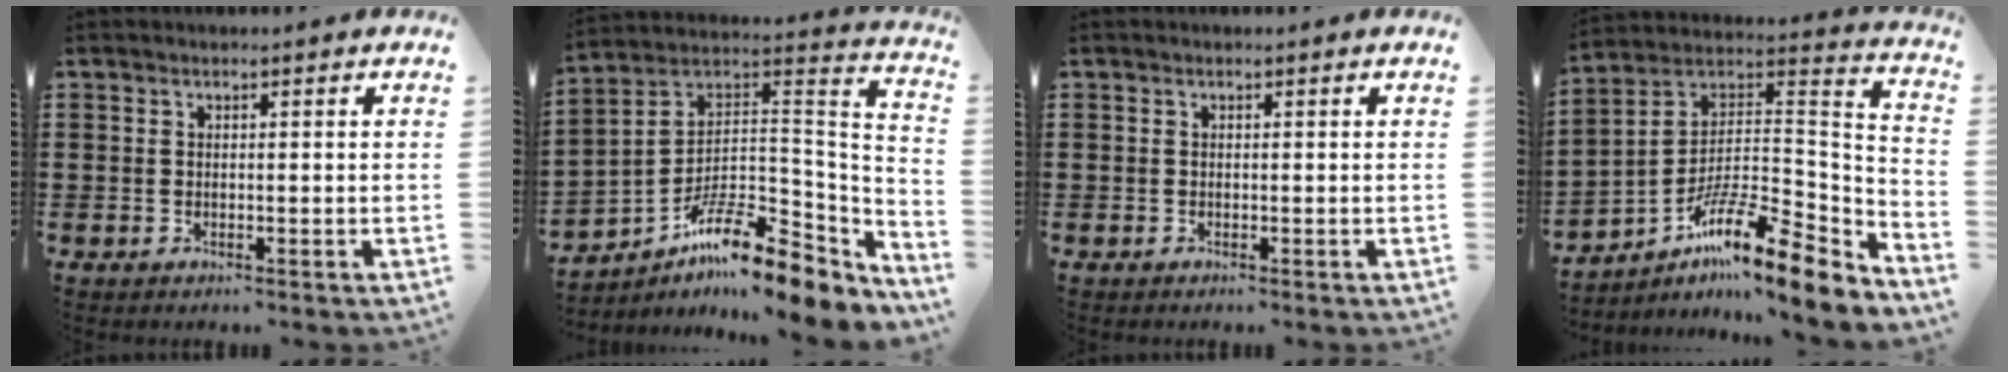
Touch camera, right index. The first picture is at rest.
{"total": 11.5, "force": [-8.6, 2.9, 7.0], "torque": [-0.124, 0.010, -0.164]}
{"total": 0.0}
{"total": 12.6, "force": [-9.2, 1.9, 8.5], "torque": [-0.146, 0.008, -0.175]}